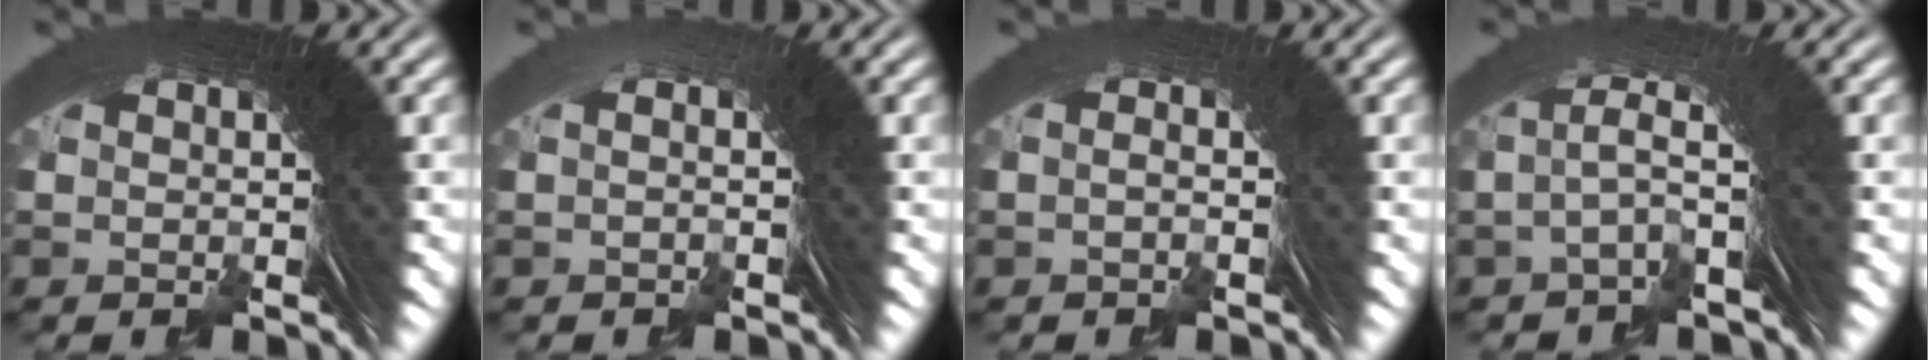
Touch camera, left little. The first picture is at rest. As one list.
[{"total": 1.4, "force": [-0.5, -1.3, 0.0], "torque": [0.003, 0.008, -0.006]}, {"total": 0.9, "force": [-0.6, -0.6, 0.3], "torque": [-0.008, 0.008, -0.009]}, {"total": 1.9, "force": [-0.5, -0.2, 1.8], "torque": [-0.038, 0.003, -0.004]}]